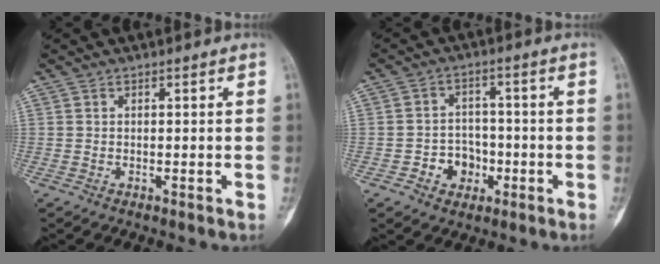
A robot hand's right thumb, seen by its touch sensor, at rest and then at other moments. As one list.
[{"total": 6.2, "force": [-2.2, 5.2, 2.5], "torque": [-0.003, 0.022, -0.036]}]